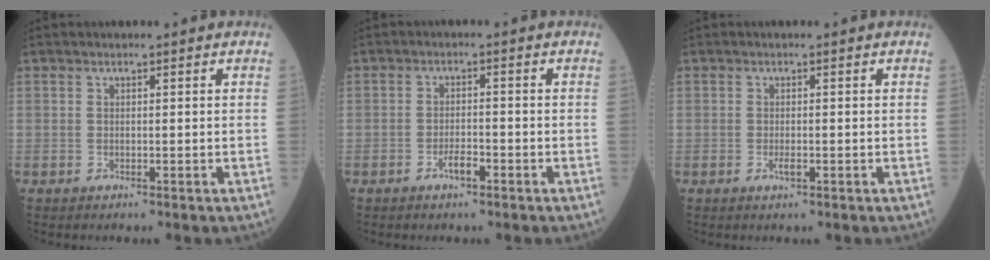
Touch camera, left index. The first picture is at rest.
{"total": 2.5, "force": [-1.6, 0.7, 1.8], "torque": [-0.034, 0.002, -0.029]}
{"total": 1.1, "force": [-0.5, 0.3, 1.0], "torque": [-0.022, -0.002, -0.007]}